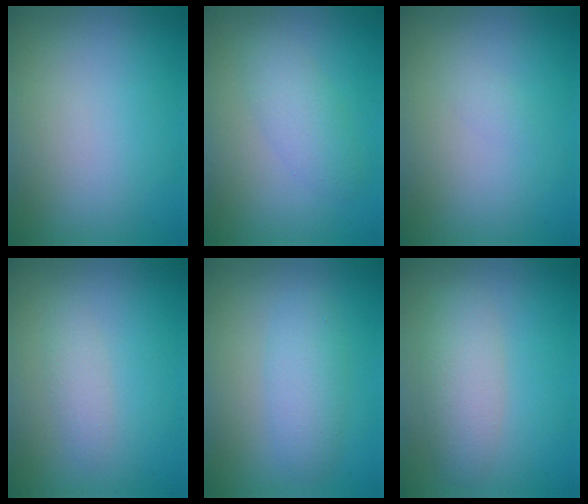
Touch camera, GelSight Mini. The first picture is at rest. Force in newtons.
{"total": 2.7, "press": 2.7, "slide": 0.1}
{"total": 0.7, "press": 0.7, "slide": 0.1}
{"total": 1.4, "press": 1.4, "slide": 0.1}
{"total": 2.9, "press": 2.9, "slide": 0.1}
{"total": 3.6, "press": 3.6, "slide": 0.1}